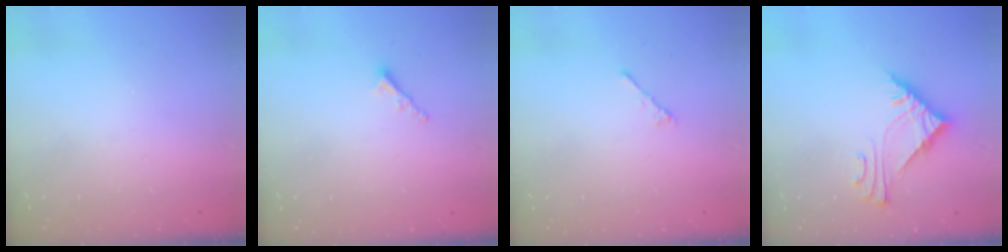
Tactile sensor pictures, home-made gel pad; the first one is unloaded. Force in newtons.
{"total": 2.3, "press": 2.2, "slide": 0.6}
{"total": 2.3, "press": 2.2, "slide": 0.6}
{"total": 7.3, "press": 7.3, "slide": 0.5}